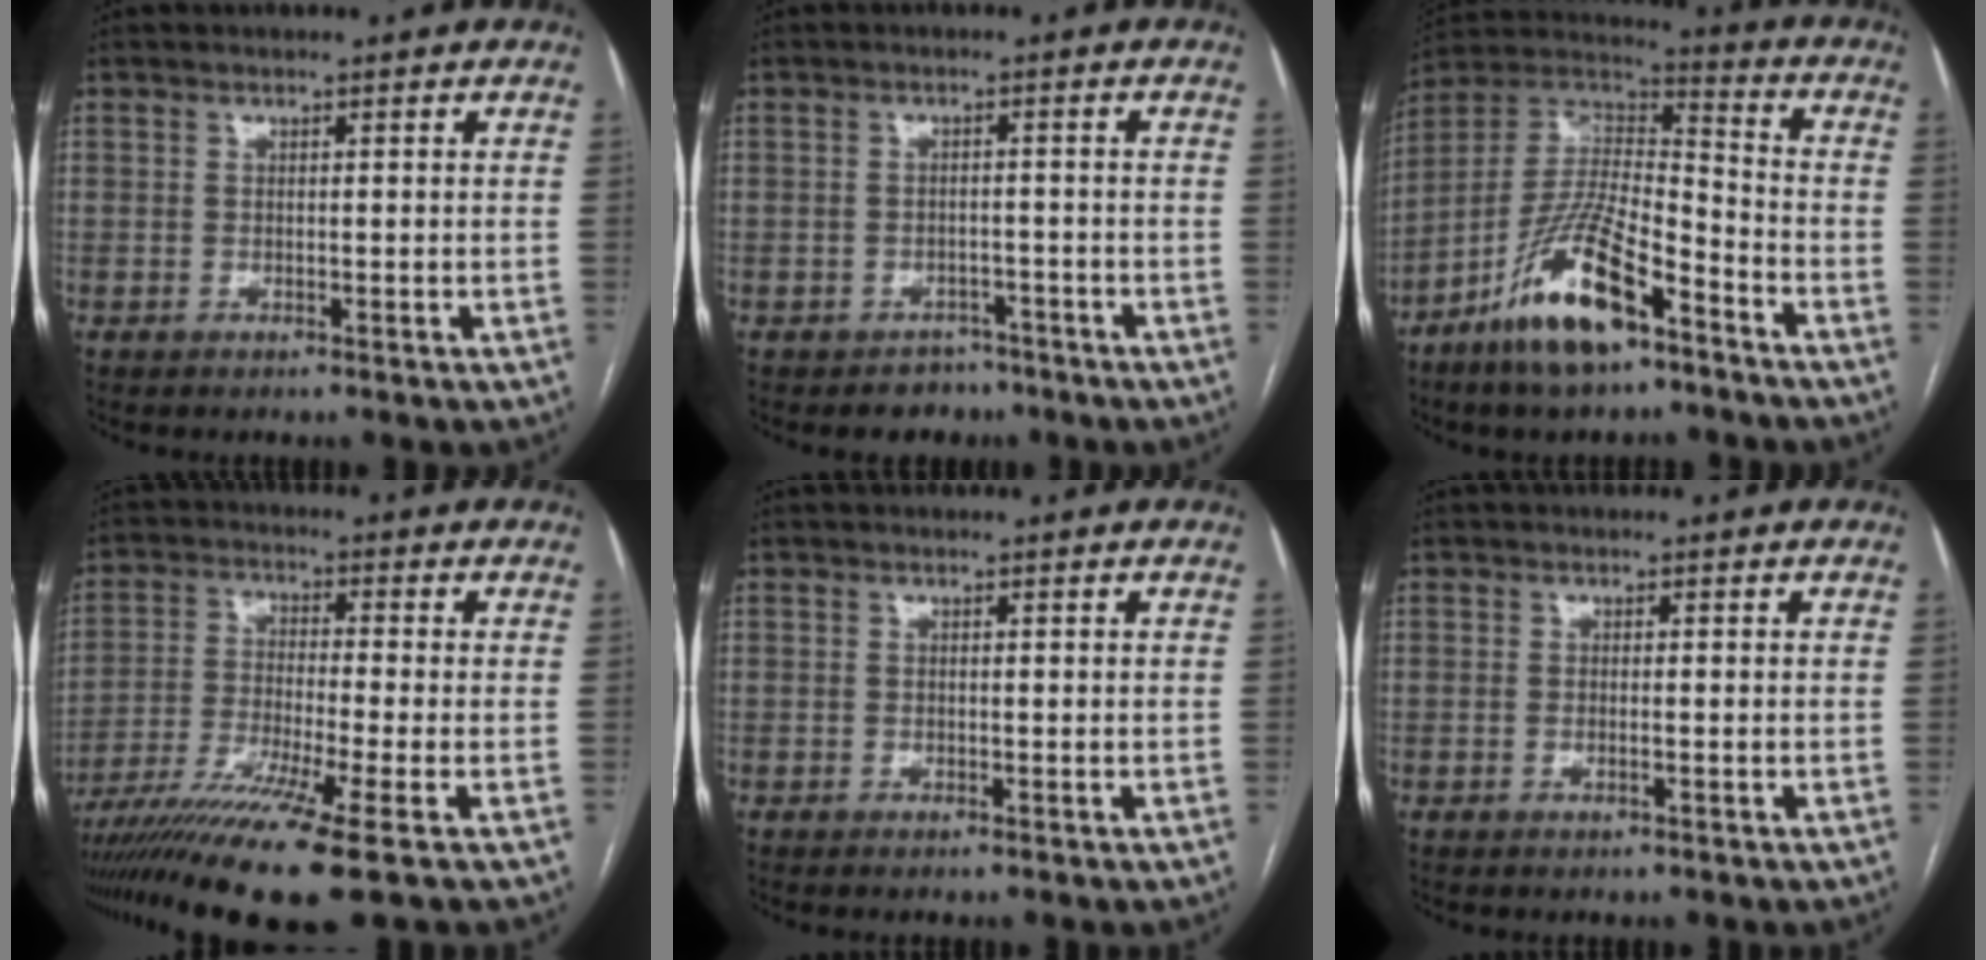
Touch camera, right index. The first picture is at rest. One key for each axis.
{"total": 3.4, "fx": -2.5, "fy": 2.3, "fz": 0.2, "tx": -0.003, "ty": 0.013, "tz": -0.030}
{"total": 16.1, "fx": -9.6, "fy": 4.1, "fz": 12.2, "tx": -0.246, "ty": -0.001, "tz": -0.175}
{"total": 13.3, "fx": -9.1, "fy": -1.6, "fz": 9.5, "tx": -0.178, "ty": -0.036, "tz": -0.156}
{"total": 0.0}
{"total": 0.6, "fx": -0.2, "fy": 0.0, "fz": 0.6, "tx": -0.014, "ty": -0.002, "tz": -0.002}